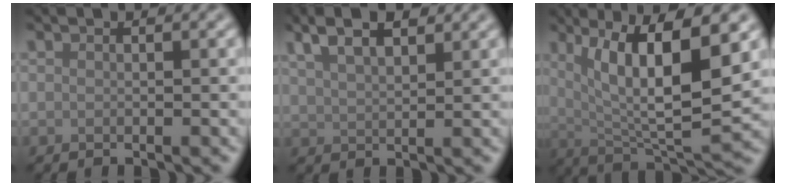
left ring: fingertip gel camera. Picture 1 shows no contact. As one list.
[{"total": 5.4, "force": [3.6, 2.0, 3.4], "torque": [-0.067, 0.021, 0.057]}, {"total": 10.5, "force": [3.3, 2.8, 9.5], "torque": [-0.154, -0.009, 0.065]}]